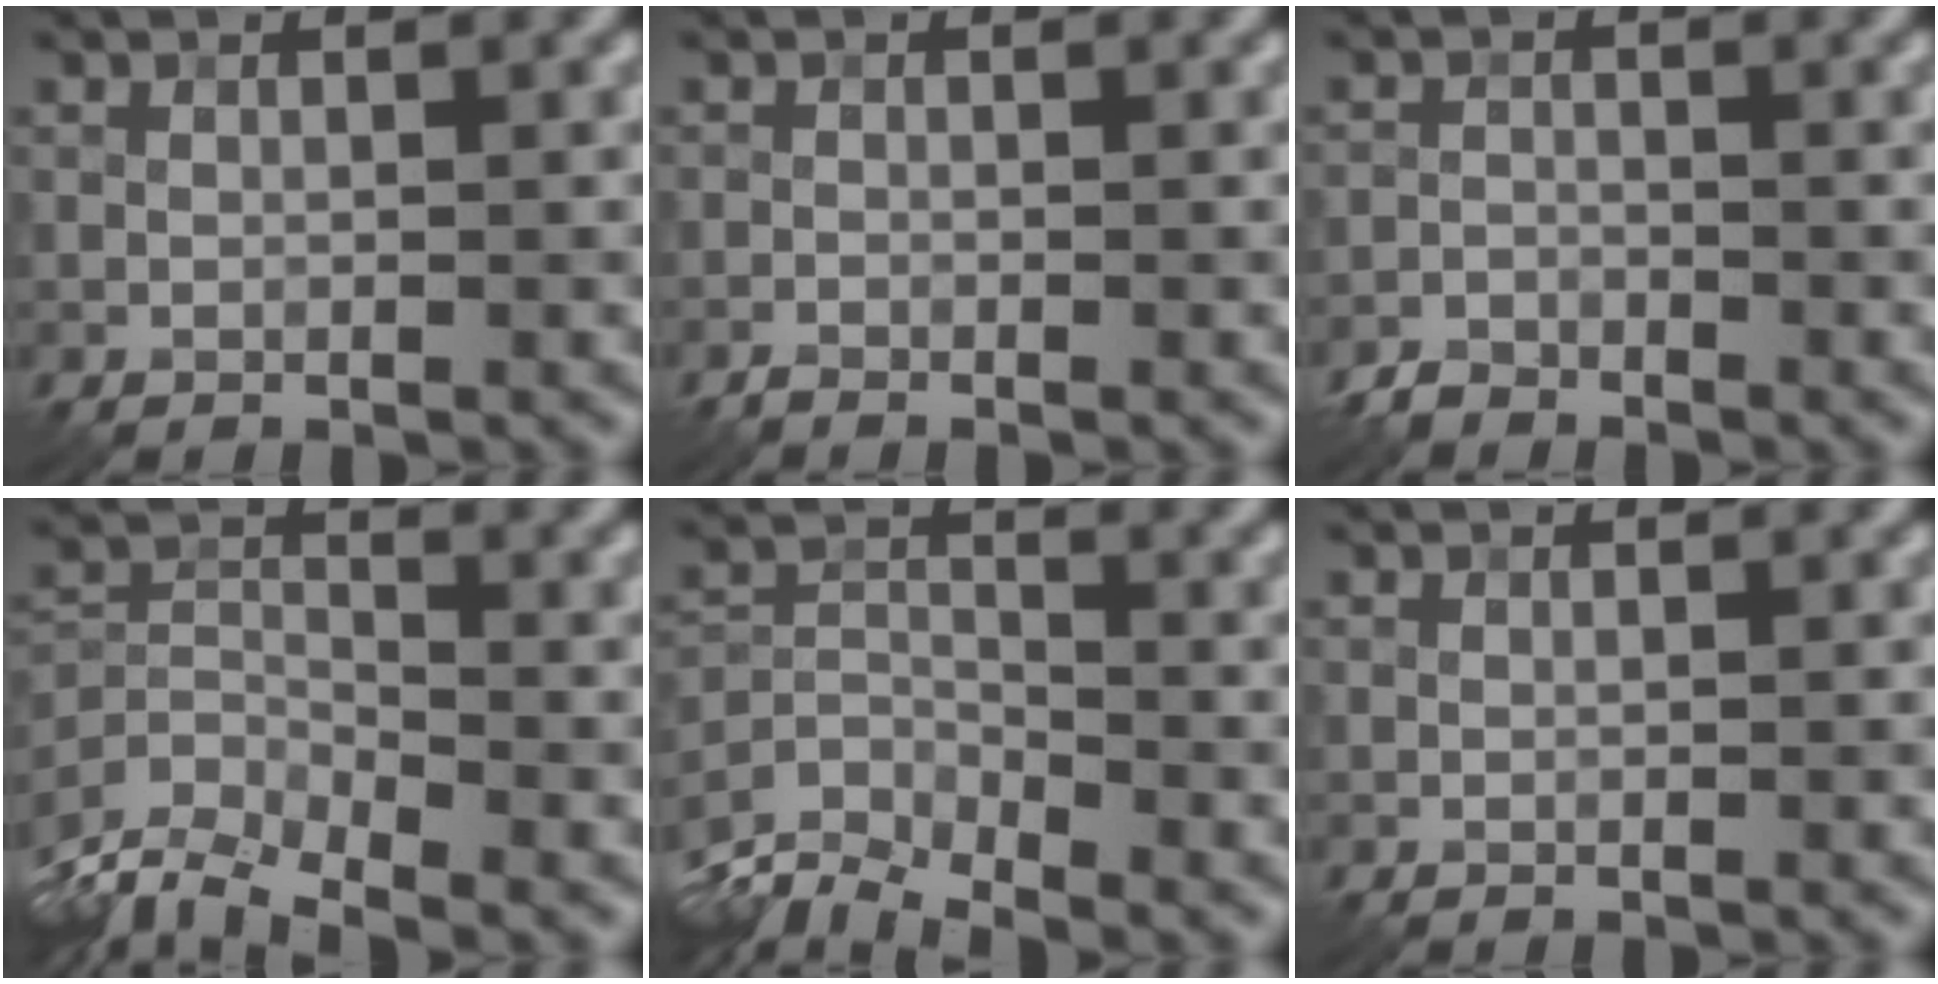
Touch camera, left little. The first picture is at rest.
{"total": 0.7, "force": [-0.7, 0.1, 0.2], "torque": [-0.001, 0.000, -0.015]}
{"total": 1.8, "force": [-1.7, 0.7, 0.2], "torque": [-0.002, 0.002, -0.038]}
{"total": 6.6, "force": [-5.3, 2.5, 3.2], "torque": [-0.056, -0.014, -0.102]}
{"total": 5.8, "force": [-5.2, 1.8, 1.8], "torque": [-0.029, -0.018, -0.101]}
{"total": 0.0}